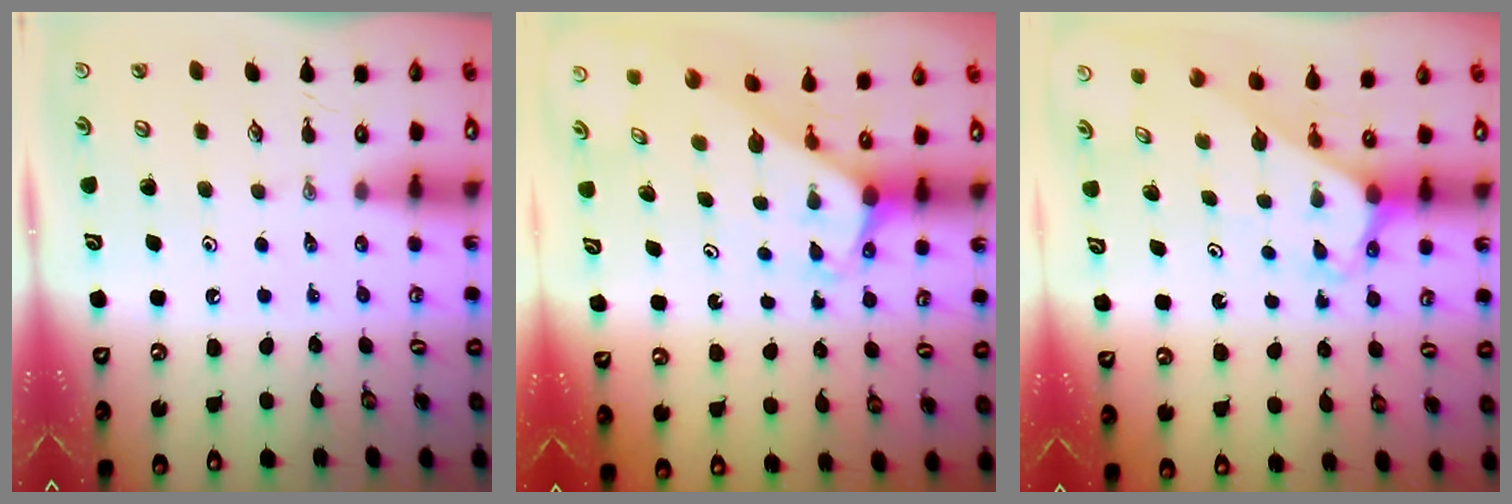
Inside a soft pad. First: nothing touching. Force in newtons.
{"total": 2.0, "press": 2.0, "slide": 0.1}
{"total": 2.6, "press": 2.6, "slide": 0.2}